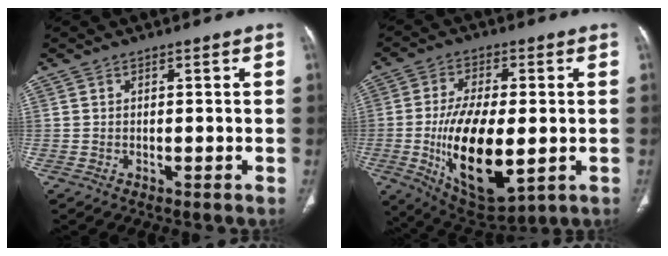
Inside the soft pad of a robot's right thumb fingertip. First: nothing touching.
{"total": 18.6, "force": [-3.0, 8.3, 16.3], "torque": [-0.282, -0.015, -0.032]}